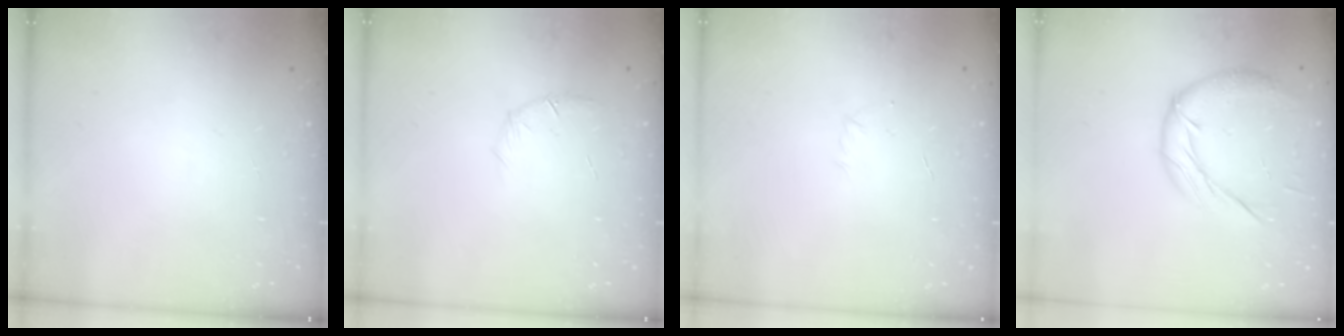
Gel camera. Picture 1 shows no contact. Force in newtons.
{"total": 6.3, "press": 6.1, "slide": 1.5}
{"total": 2.9, "press": 2.8, "slide": 0.7}
{"total": 13.1, "press": 13.0, "slide": 1.0}